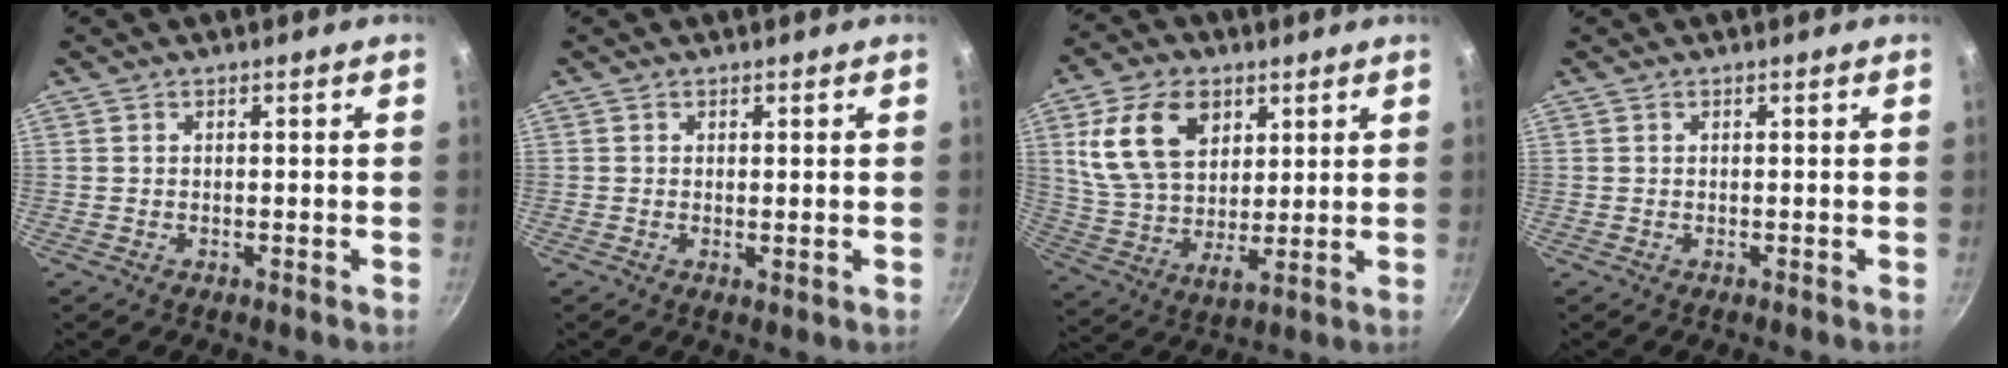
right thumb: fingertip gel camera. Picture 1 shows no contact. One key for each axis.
{"total": 0.9, "fx": 0.2, "fy": 0.4, "fz": 0.8, "tx": -0.014, "ty": -0.006, "tz": 0.001}
{"total": 15.6, "fx": 6.0, "fy": 10.0, "fz": 10.4, "tx": -0.173, "ty": -0.014, "tz": 0.116}
{"total": 0.0}